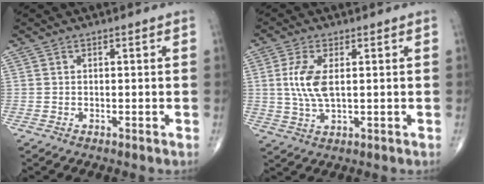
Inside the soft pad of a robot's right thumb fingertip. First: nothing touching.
{"total": 7.0, "force": [1.0, 3.0, 6.2], "torque": [-0.143, -0.004, 0.023]}